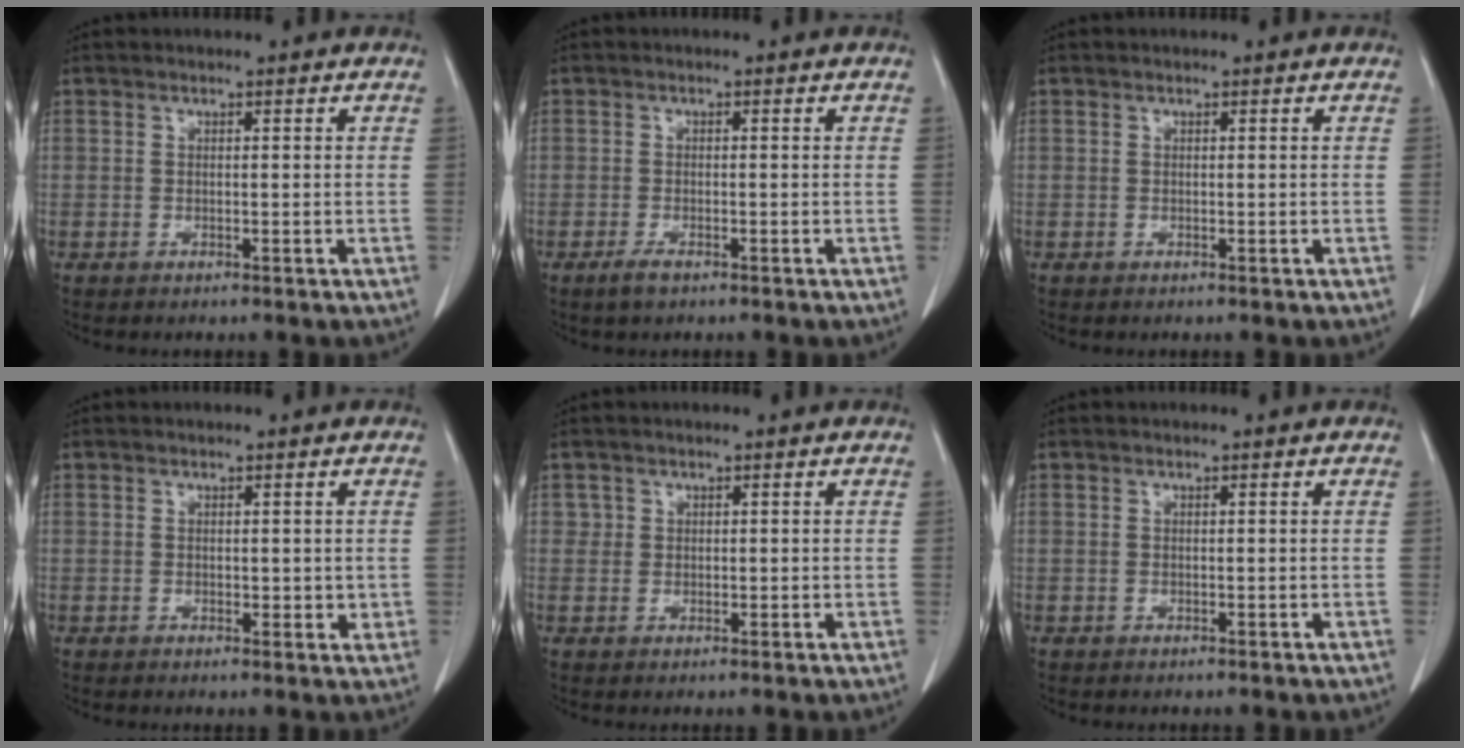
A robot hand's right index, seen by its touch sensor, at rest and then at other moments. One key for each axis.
{"total": 1.9, "fx": -1.3, "fy": 0.7, "fz": 1.2, "tx": -0.027, "ty": -0.001, "tz": -0.021}
{"total": 0.0}
{"total": 2.2, "fx": 0.4, "fy": 1.3, "fz": 1.7, "tx": -0.020, "ty": -0.006, "tz": 0.007}
{"total": 1.7, "fx": 0.7, "fy": 1.6, "fz": 0.1, "tx": 0.014, "ty": -0.002, "tz": 0.005}
{"total": 0.0}